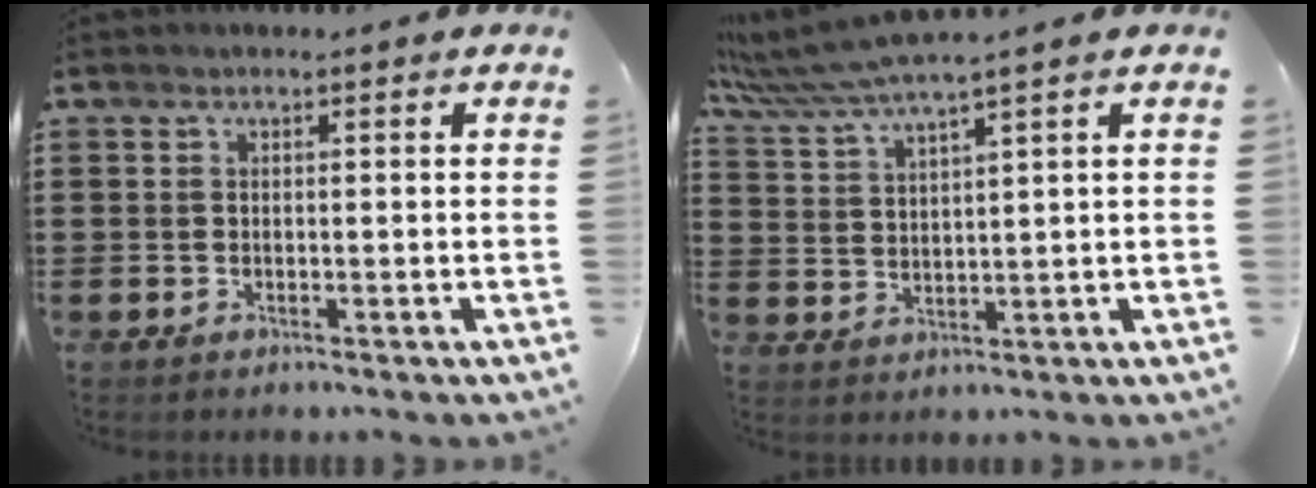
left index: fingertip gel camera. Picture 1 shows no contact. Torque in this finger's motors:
{"motor_torque": [0.70, -0.73, 0.65, 0.21]}